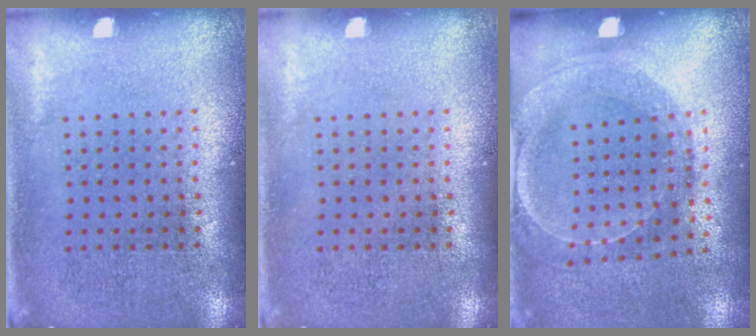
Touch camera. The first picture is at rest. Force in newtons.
{"total": 0.0}
{"total": 1.6, "press": 1.5, "slide": 0.4}